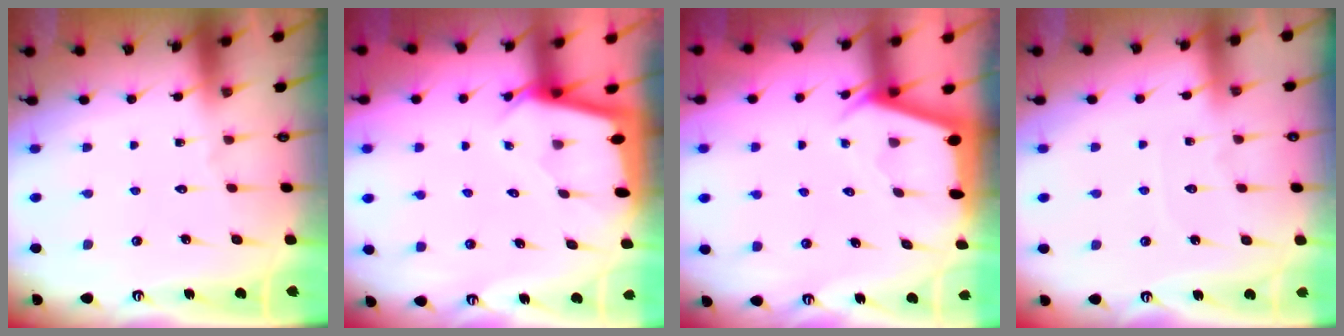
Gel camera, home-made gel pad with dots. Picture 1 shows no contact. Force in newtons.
{"total": 2.3, "press": 2.3, "slide": 0.1}
{"total": 2.4, "press": 2.4, "slide": 0.3}
{"total": 2.4, "press": 2.4, "slide": 0.3}